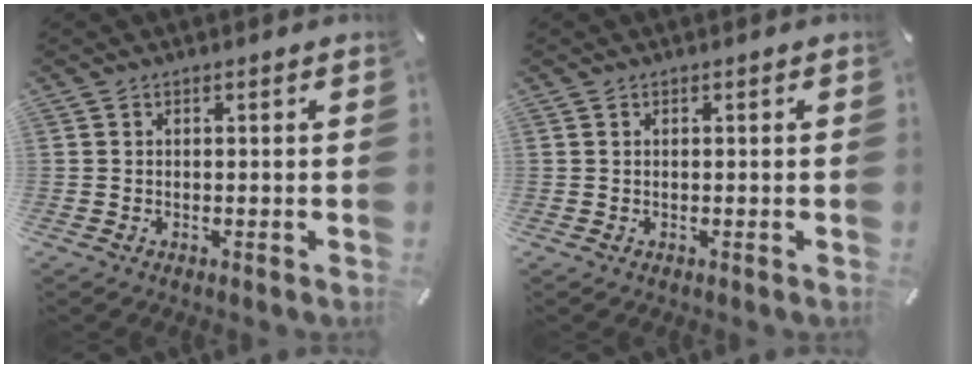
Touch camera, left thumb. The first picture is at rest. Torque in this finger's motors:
{"motor_torque": [0.66, 0.17, -0.19, -0.11, 0.08]}